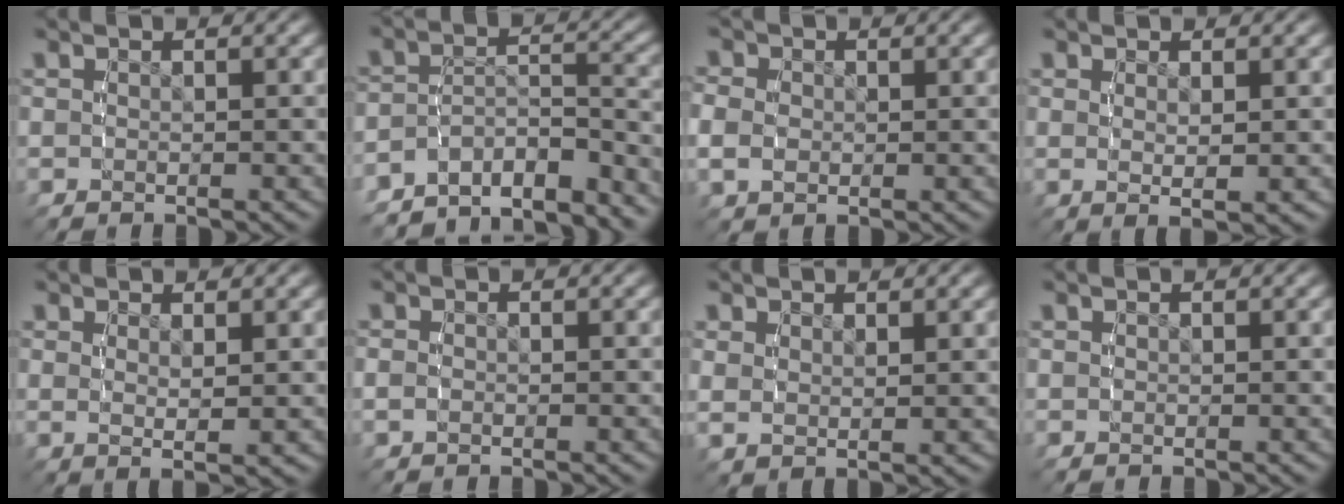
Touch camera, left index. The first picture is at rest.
{"total": 10.4, "force": [-9.1, 4.0, 2.9], "torque": [-0.039, -0.033, -0.140]}
{"total": 3.0, "force": [0.1, 2.6, 1.5], "torque": [-0.039, -0.009, 0.007]}
{"total": 1.6, "force": [0.4, -0.3, 1.5], "torque": [-0.026, -0.014, 0.019]}
{"total": 1.7, "force": [0.9, -0.1, 1.5], "torque": [-0.026, -0.016, 0.028]}
{"total": 1.1, "force": [-0.4, 0.8, 0.6], "torque": [-0.018, -0.007, -0.003]}
{"total": 1.9, "force": [1.5, 0.7, 1.0], "torque": [-0.020, -0.008, 0.036]}
{"total": 0.0}